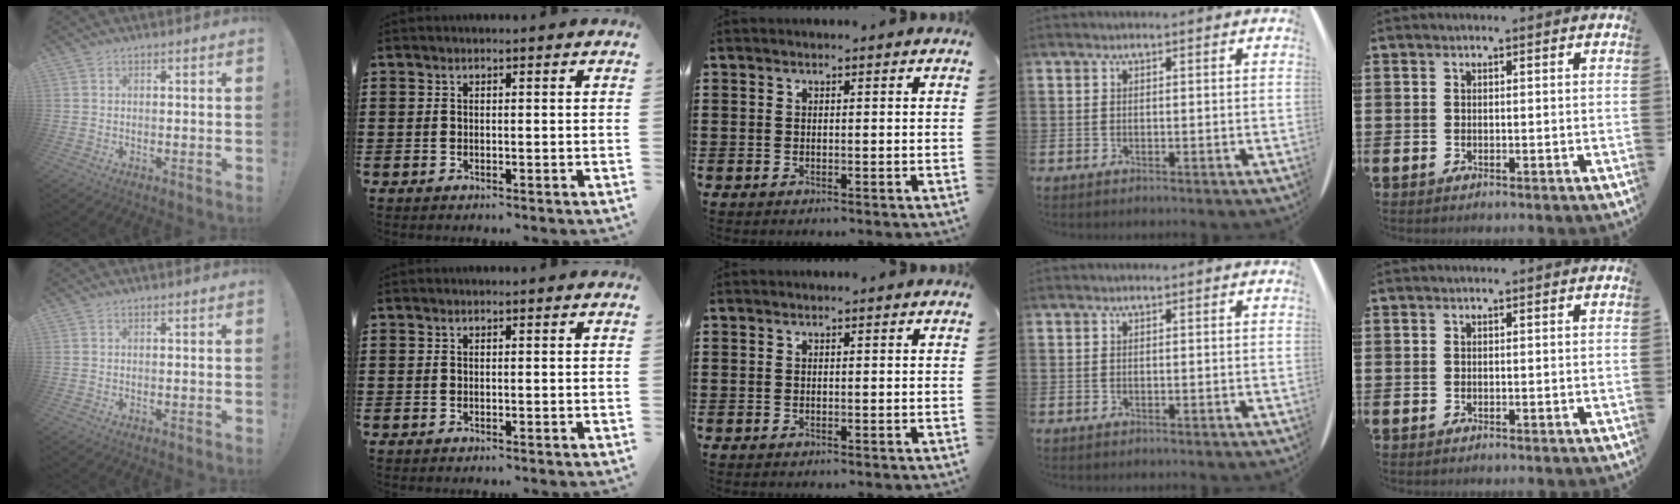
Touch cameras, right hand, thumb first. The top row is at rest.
{}